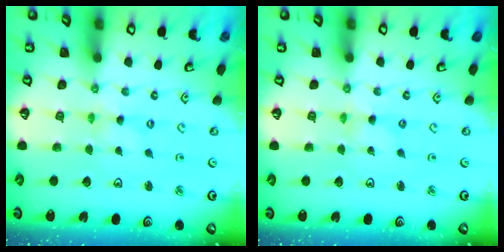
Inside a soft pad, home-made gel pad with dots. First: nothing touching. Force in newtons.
{"total": 0.0}